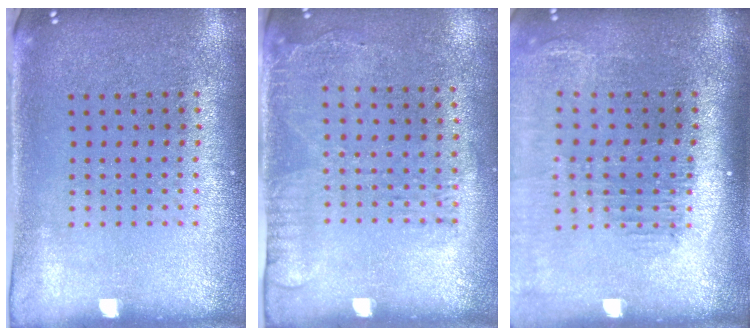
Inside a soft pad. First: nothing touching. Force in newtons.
{"total": 1.7, "press": 1.2, "slide": 1.2}
{"total": 1.7, "press": 1.5, "slide": 0.7}